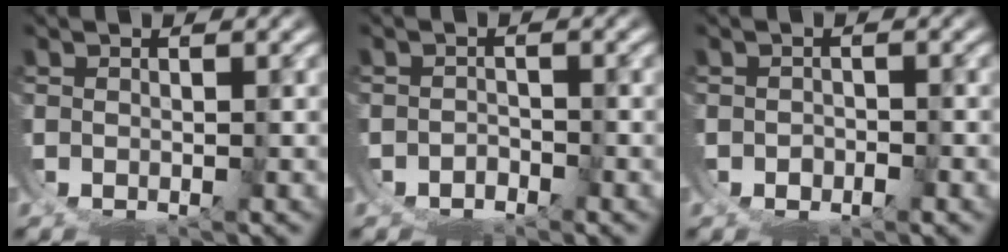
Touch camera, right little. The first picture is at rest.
{"total": 2.8, "force": [-1.5, 2.3, -0.5], "torque": [-0.016, -0.019, -0.022]}
{"total": 0.6, "force": [0.2, 0.2, -0.5], "torque": [0.009, -0.002, 0.000]}